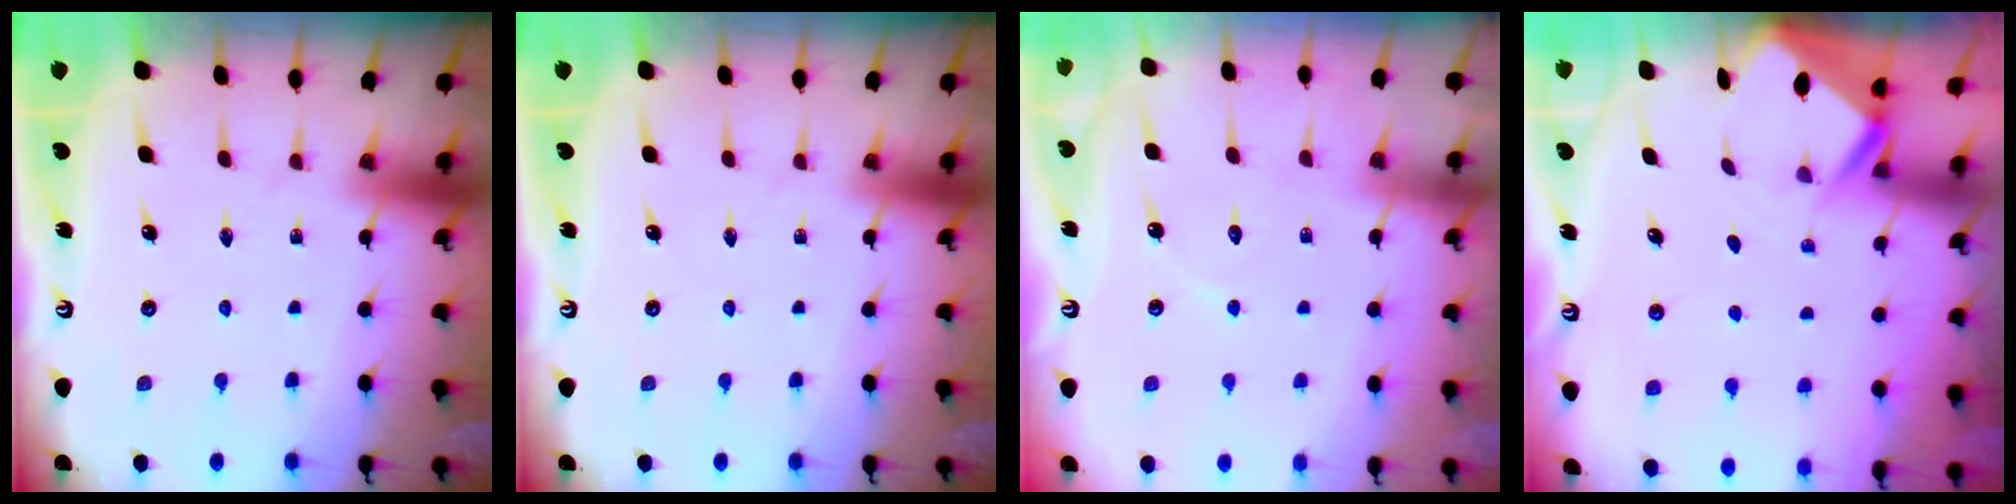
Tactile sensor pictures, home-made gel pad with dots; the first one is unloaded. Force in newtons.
{"total": 0.0}
{"total": 5.7, "press": 5.7, "slide": 0.7}
{"total": 2.4, "press": 2.4, "slide": 0.2}